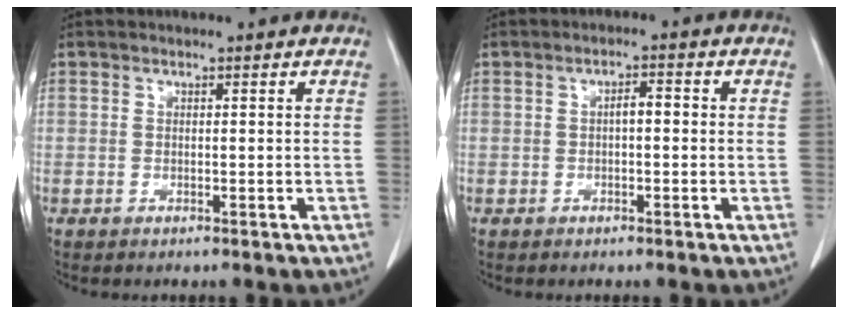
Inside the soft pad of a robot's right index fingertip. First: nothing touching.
{"total": 2.2, "force": [0.0, 0.7, 2.1], "torque": [-0.032, 0.008, -0.002]}